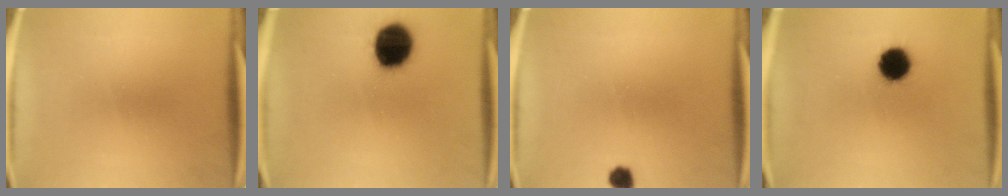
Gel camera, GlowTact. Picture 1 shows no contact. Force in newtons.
{"total": 15.1}
{"total": 2.4}
{"total": 9.0}